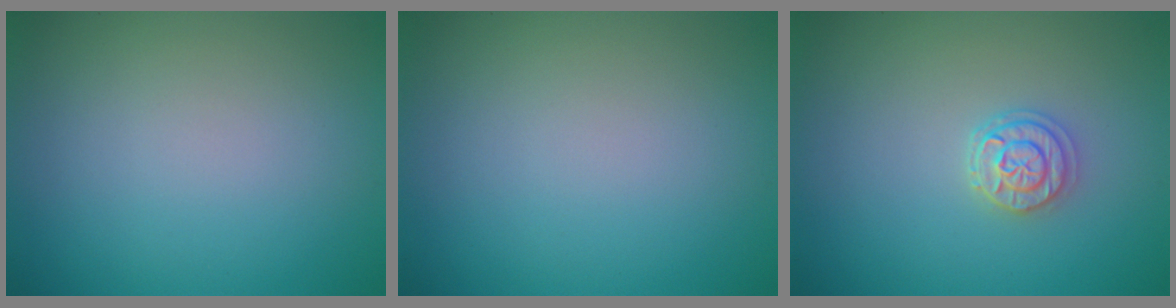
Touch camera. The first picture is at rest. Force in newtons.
{"total": 0.0}
{"total": 2.2, "press": 2.0, "slide": 0.8}